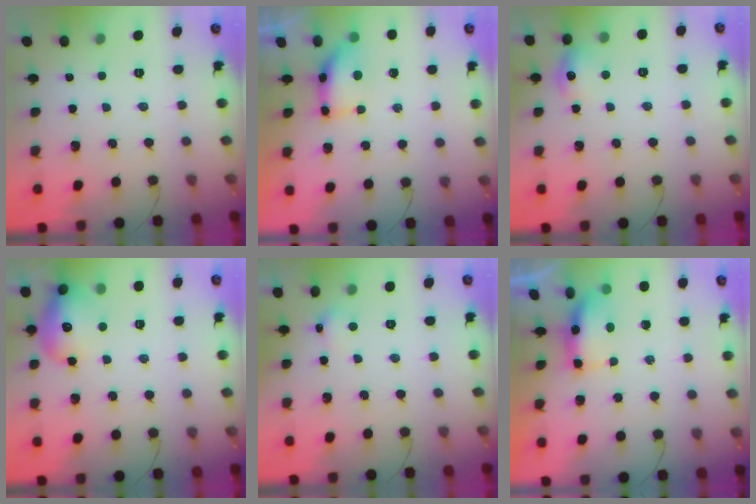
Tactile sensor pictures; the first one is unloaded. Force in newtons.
{"total": 7.3, "press": 7.2, "slide": 1.1}
{"total": 8.8, "press": 8.7, "slide": 0.4}
{"total": 16.2, "press": 16.1, "slide": 1.7}
{"total": 5.5, "press": 5.2, "slide": 1.8}
{"total": 6.4, "press": 6.3, "slide": 0.7}